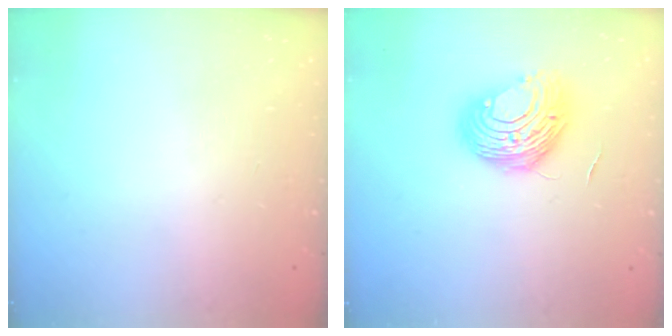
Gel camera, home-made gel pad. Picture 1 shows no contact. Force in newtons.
{"total": 11.0, "press": 11.0, "slide": 0.2}